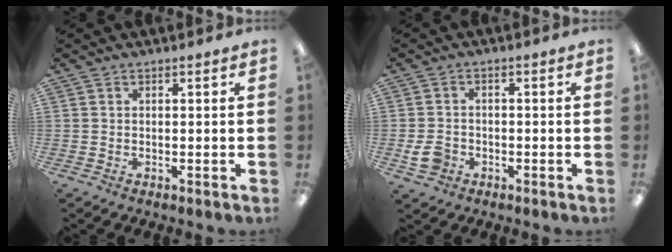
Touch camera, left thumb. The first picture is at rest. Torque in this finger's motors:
{"motor_torque": [-0.19, 0.91, 0.22, -0.22, 0.01]}